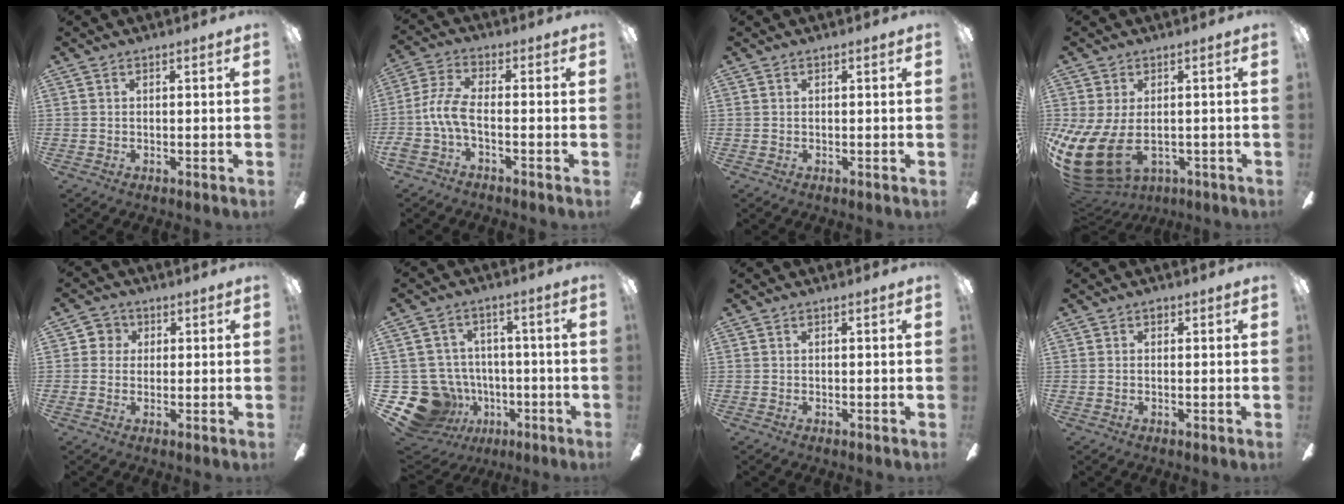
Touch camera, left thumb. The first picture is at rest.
{"total": 8.1, "force": [-2.0, 3.8, 6.8], "torque": [-0.166, -0.004, -0.041]}
{"total": 0.0}
{"total": 13.4, "force": [-2.0, 8.2, 10.3], "torque": [-0.238, -0.013, -0.028]}
{"total": 3.6, "force": [0.6, 3.5, 0.8], "torque": [-0.016, 0.012, 0.009]}
{"total": 16.2, "force": [-5.6, 14.0, 6.0], "torque": [-0.143, 0.033, -0.067]}
{"total": 0.0}
{"total": 1.0, "force": [0.4, 0.7, 0.7], "torque": [-0.013, 0.004, 0.007]}